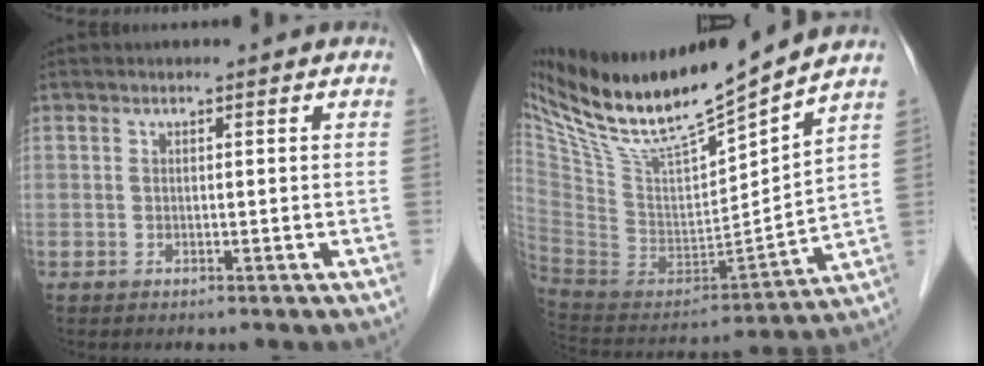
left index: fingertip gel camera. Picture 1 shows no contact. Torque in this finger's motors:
{"motor_torque": [0.67, -1.47, 0.12, 0.05]}